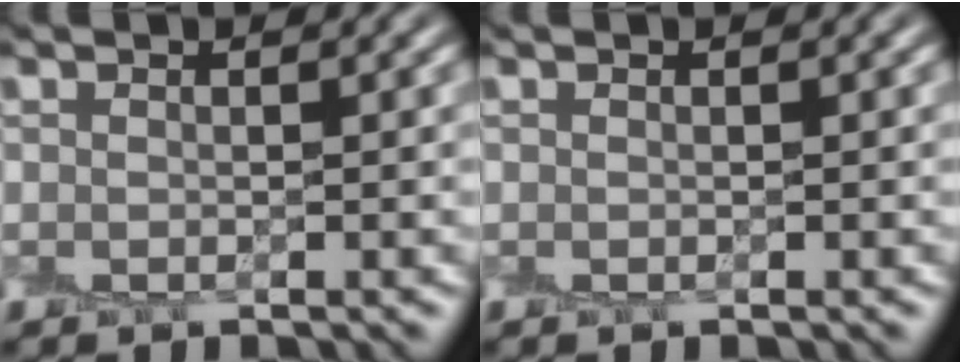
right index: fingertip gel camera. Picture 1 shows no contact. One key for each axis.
{"total": 0.0}